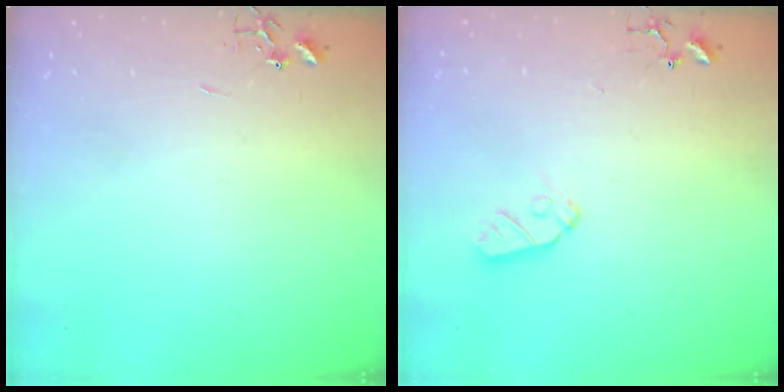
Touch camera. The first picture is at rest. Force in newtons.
{"total": 7.3, "press": 7.2, "slide": 0.5}